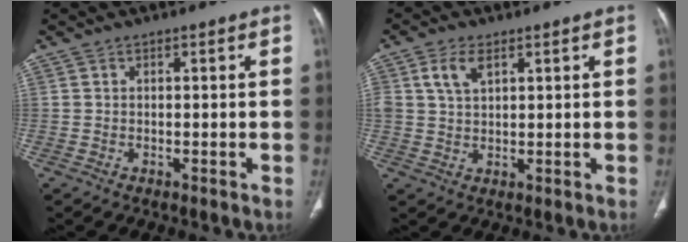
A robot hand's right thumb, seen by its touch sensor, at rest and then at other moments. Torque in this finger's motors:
{"motor_torque": [0.35, 0.33, 1.01, 0.77, 0.36]}